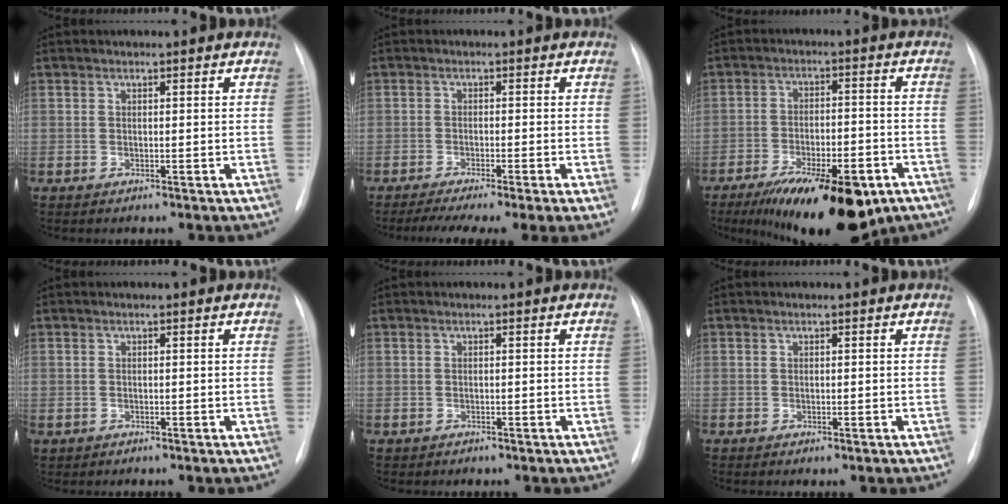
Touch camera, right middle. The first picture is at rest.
{"total": 10.0, "force": [-7.1, 0.5, 7.0], "torque": [-0.104, -0.018, -0.111]}
{"total": 17.3, "force": [-11.0, 6.1, 12.0], "torque": [-0.150, -0.005, -0.164]}
{"total": 0.5, "force": [-0.2, 0.5, 0.1], "torque": [-0.004, 0.002, 0.000]}
{"total": 0.5, "force": [-0.3, 0.4, 0.0], "torque": [-0.007, 0.003, -0.004]}
{"total": 0.5, "force": [-0.3, 0.2, 0.4], "torque": [-0.007, -0.001, -0.002]}